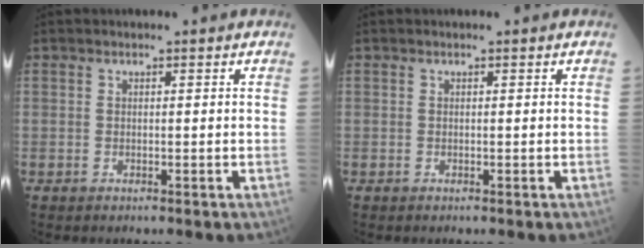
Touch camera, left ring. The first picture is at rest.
{"total": 0.0}